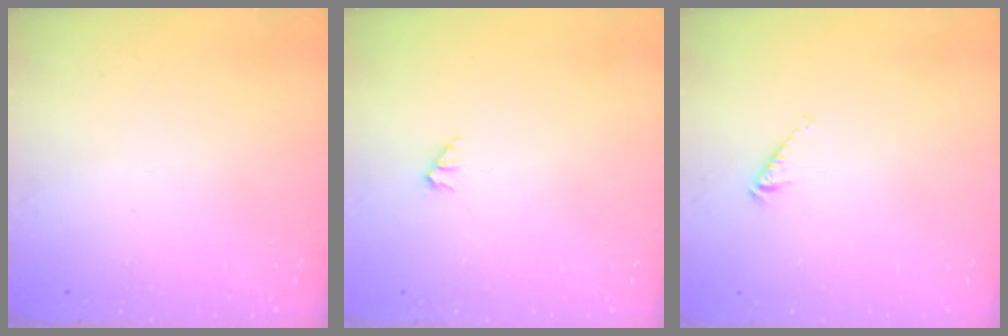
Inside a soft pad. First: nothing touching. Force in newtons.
{"total": 0.0}
{"total": 3.4, "press": 3.4, "slide": 0.6}